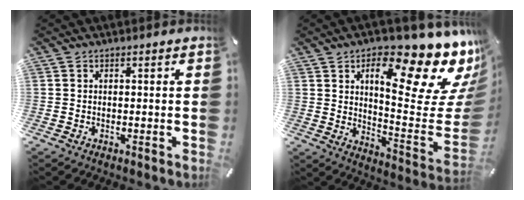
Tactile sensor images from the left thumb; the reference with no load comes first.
{"total": 23.2, "force": [14.3, 7.7, 16.5], "torque": [-0.214, -0.113, 0.222]}